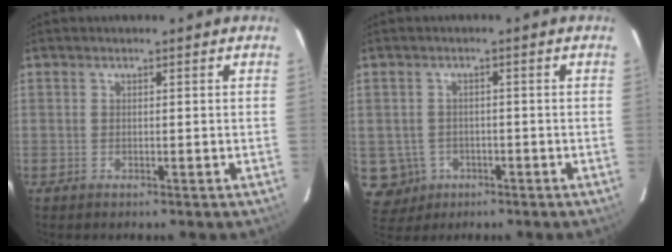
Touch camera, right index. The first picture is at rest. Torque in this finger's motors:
{"motor_torque": [-0.17, -0.12, -0.82, -0.21]}